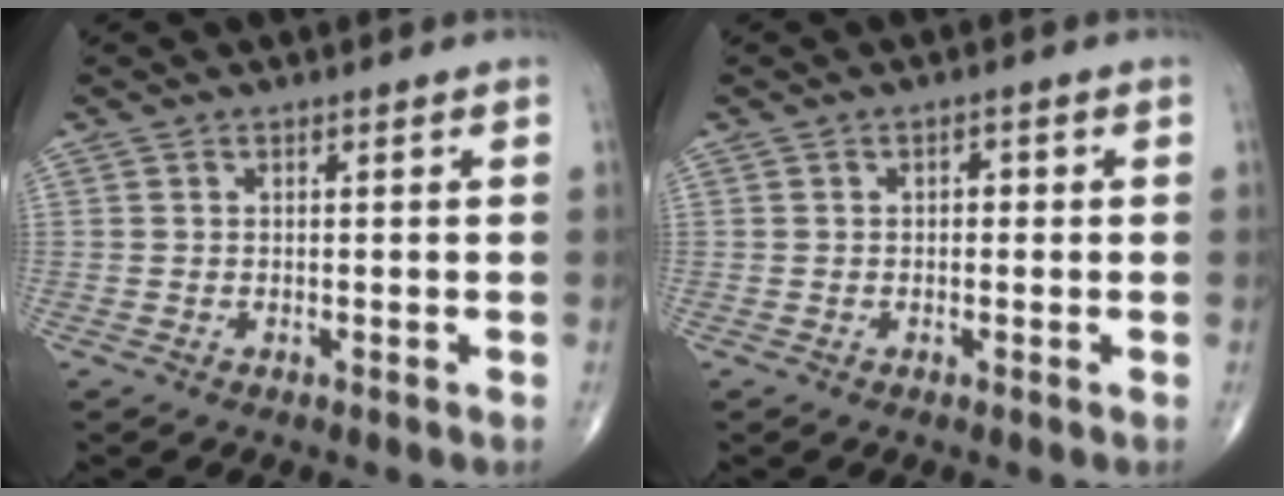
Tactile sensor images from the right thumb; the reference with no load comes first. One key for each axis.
{"total": 1.5, "fx": 0.1, "fy": 0.9, "fz": 1.1, "tx": -0.008, "ty": 0.006, "tz": -0.003}